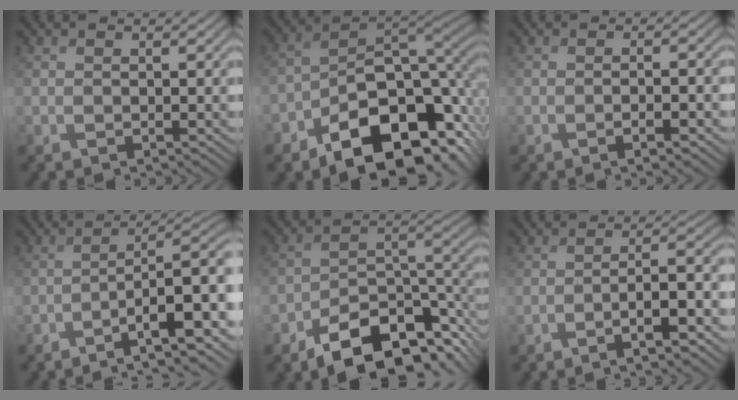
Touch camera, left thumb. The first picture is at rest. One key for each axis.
{"total": 17.0, "fx": -7.9, "fy": 10.3, "fz": 11.0, "tx": -0.160, "ty": -0.032, "tz": -0.129}
{"total": 2.6, "fx": -1.1, "fy": 0.4, "fz": 2.3, "tx": -0.039, "ty": 0.004, "tz": -0.020}
{"total": 11.1, "fx": -5.1, "fy": 3.3, "fz": 9.3, "tx": -0.114, "ty": 0.004, "tz": -0.079}
{"total": 13.2, "fx": -8.2, "fy": 6.4, "fz": 8.1, "tx": -0.124, "ty": -0.018, "tz": -0.148}
{"total": 5.9, "fx": -3.0, "fy": 1.0, "fz": 5.0, "tx": -0.074, "ty": 0.013, "tz": -0.059}